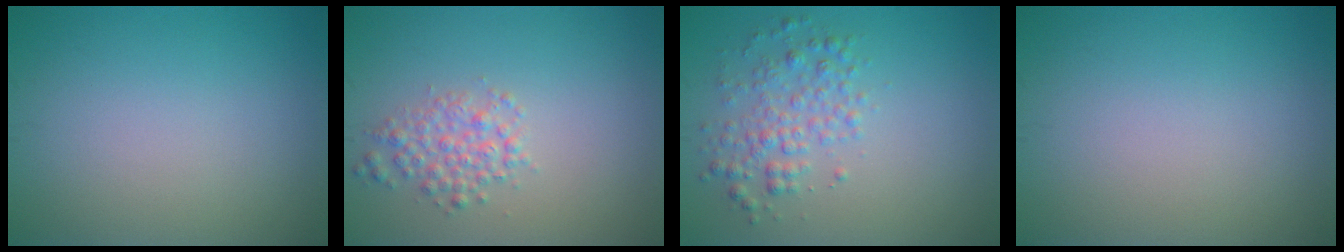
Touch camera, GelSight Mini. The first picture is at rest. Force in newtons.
{"total": 2.4, "press": 2.4, "slide": 0.1}
{"total": 2.9, "press": 2.9, "slide": 0.0}
{"total": 0.0}